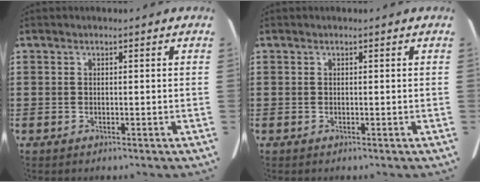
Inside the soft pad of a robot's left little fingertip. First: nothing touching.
{"total": 0.0}